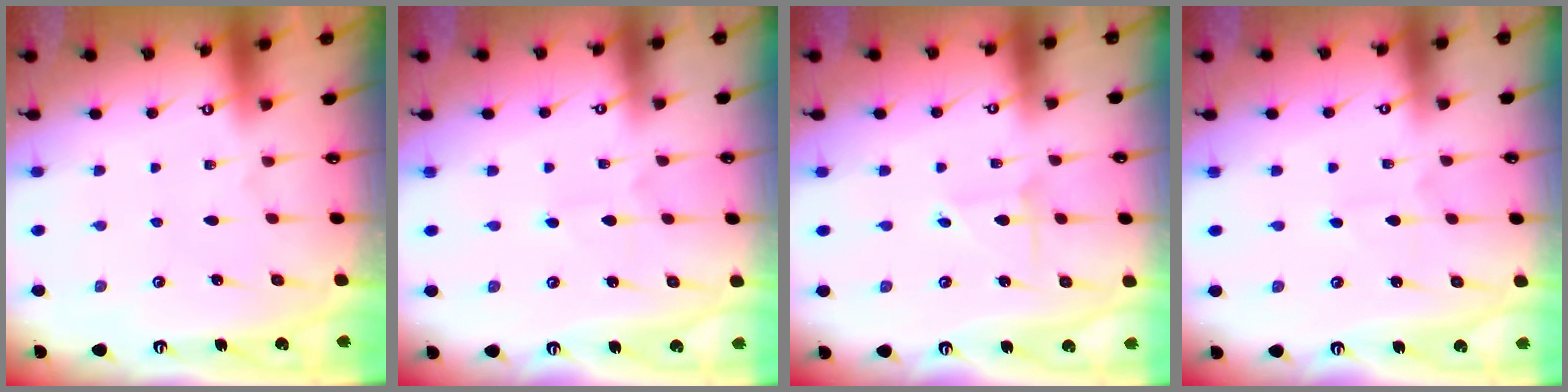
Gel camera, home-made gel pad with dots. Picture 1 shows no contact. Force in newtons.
{"total": 2.6, "press": 2.6, "slide": 0.2}
{"total": 2.2, "press": 2.2, "slide": 0.2}
{"total": 2.6, "press": 2.6, "slide": 0.2}